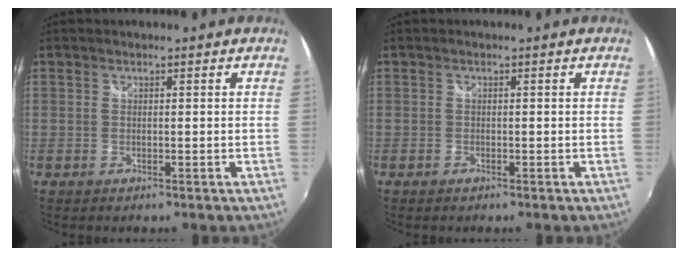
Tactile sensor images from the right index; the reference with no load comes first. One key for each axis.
{"total": 0.5, "fx": -0.4, "fy": 0.2, "fz": 0.2, "tx": -0.006, "ty": 0.001, "tz": -0.007}